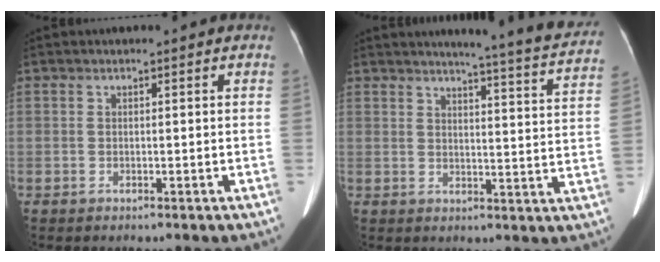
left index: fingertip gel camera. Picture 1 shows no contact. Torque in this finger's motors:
{"motor_torque": [0.62, -1.21, 0.17, 0.06]}